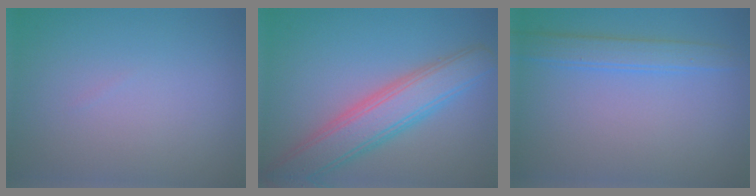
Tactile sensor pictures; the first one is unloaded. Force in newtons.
{"total": 6.0, "press": 5.9, "slide": 0.7}
{"total": 2.5, "press": 2.5, "slide": 0.2}